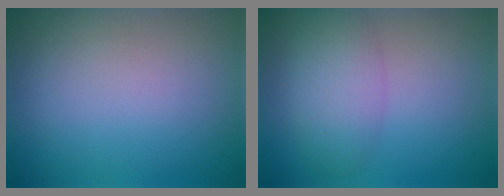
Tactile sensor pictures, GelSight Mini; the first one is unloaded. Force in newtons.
{"total": 3.9, "press": 3.9, "slide": 0.3}